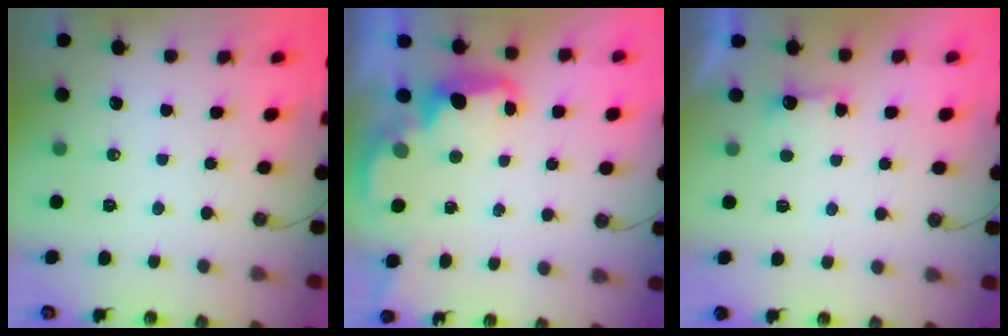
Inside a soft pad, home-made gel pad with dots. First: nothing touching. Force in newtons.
{"total": 2.6, "press": 2.5, "slide": 0.7}
{"total": 2.3, "press": 2.1, "slide": 0.9}